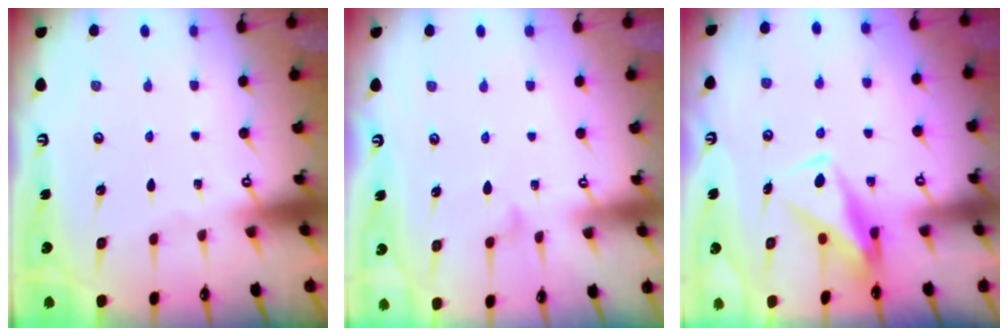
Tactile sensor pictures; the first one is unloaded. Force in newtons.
{"total": 8.6, "press": 8.6, "slide": 0.6}
{"total": 10.7, "press": 10.6, "slide": 1.0}